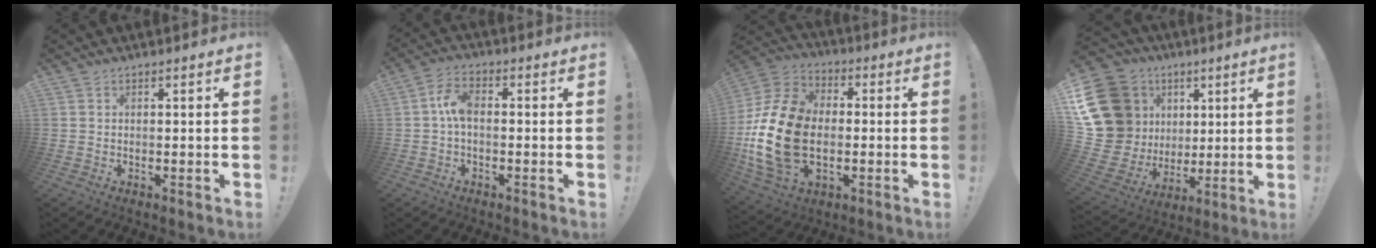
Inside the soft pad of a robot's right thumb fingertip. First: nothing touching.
{"total": 6.4, "force": [-0.1, 3.4, 5.4], "torque": [-0.103, 0.013, 0.001]}
{"total": 22.2, "force": [-3.0, 15.6, 15.6], "torque": [-0.287, 0.030, -0.042]}
{"total": 24.0, "force": [6.8, 19.6, 12.1], "torque": [-0.243, -0.040, 0.186]}